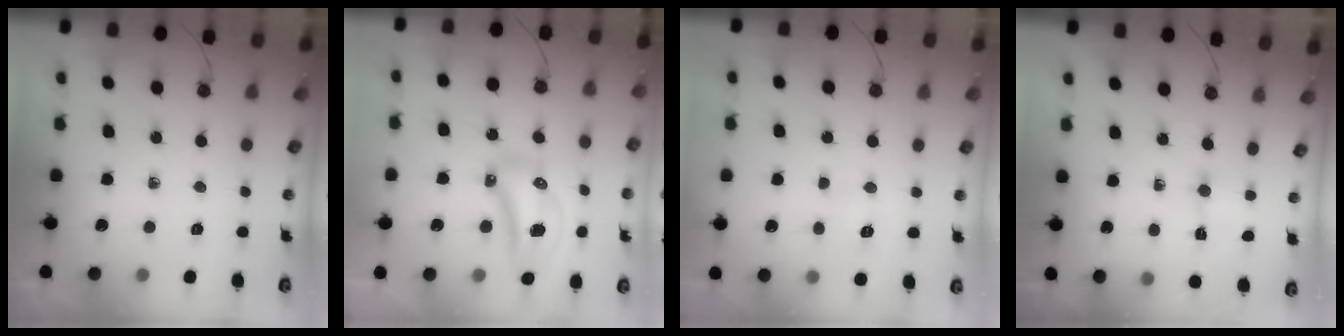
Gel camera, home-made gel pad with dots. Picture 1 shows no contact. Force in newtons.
{"total": 18.4, "press": 13.7, "slide": 12.3}
{"total": 2.9, "press": 2.8, "slide": 0.7}
{"total": 1.5, "press": 1.3, "slide": 0.7}